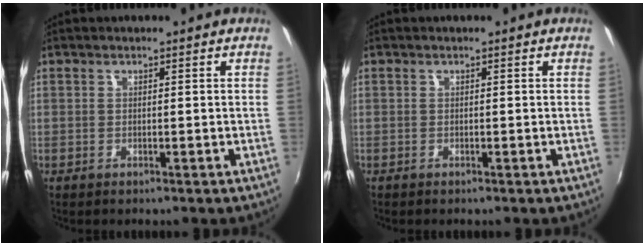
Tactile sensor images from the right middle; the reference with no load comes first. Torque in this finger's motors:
{"motor_torque": [-0.27, -0.12, -0.04, -0.01]}